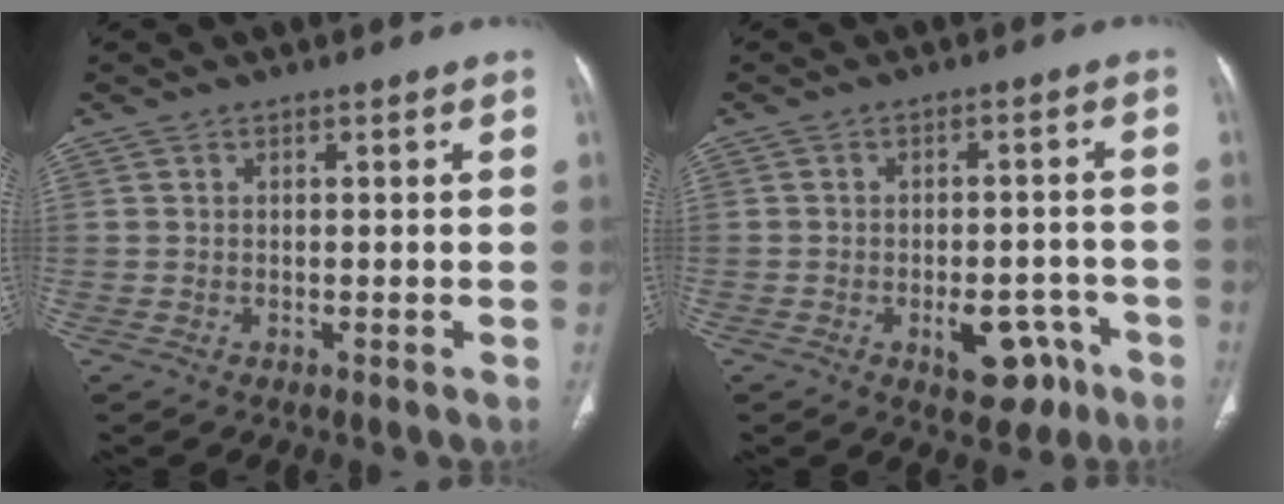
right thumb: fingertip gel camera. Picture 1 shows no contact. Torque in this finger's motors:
{"motor_torque": [3.89, 1.11, 1.44, -1.26, 0.25]}